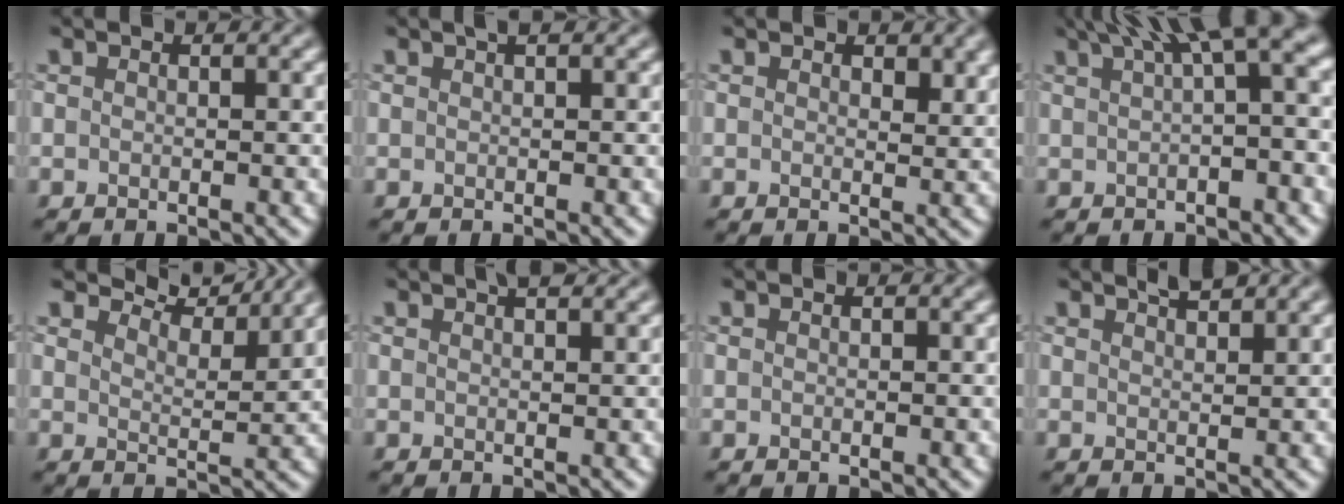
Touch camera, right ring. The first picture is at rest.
{"total": 1.0, "force": [0.6, 0.2, 0.7], "torque": [-0.007, 0.002, 0.008]}
{"total": 1.7, "force": [1.0, 0.9, 1.1], "torque": [-0.013, -0.005, 0.019]}
{"total": 7.1, "force": [3.2, 1.9, 6.1], "torque": [-0.065, 0.026, 0.051]}
{"total": 5.6, "force": [5.3, 0.7, 1.6], "torque": [-0.039, 0.006, 0.073]}
{"total": 2.7, "force": [1.8, 1.0, 1.7], "torque": [0.000, 0.008, 0.004]}
{"total": 0.0}
{"total": 2.2, "force": [1.8, 0.5, 1.2], "torque": [-0.006, 0.003, 0.021]}